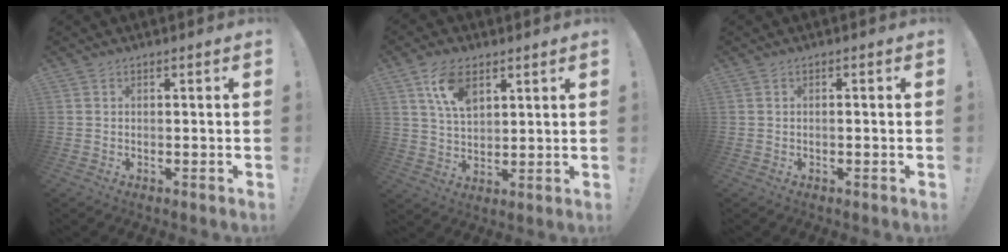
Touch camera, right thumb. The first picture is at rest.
{"total": 10.3, "force": [5.6, 5.6, 6.5], "torque": [-0.120, -0.009, 0.107]}
{"total": 0.8, "force": [-0.5, -0.1, 0.5], "torque": [-0.009, -0.001, -0.009]}